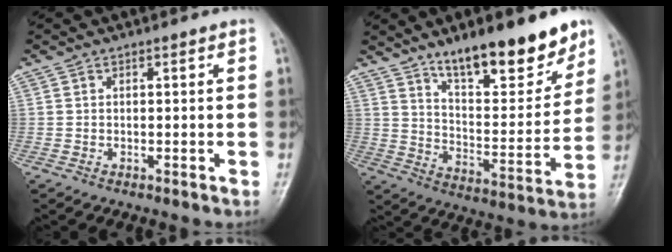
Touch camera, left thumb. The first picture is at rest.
{"total": 18.5, "force": [13.0, 6.0, 11.7], "torque": [-0.129, -0.082, 0.212]}